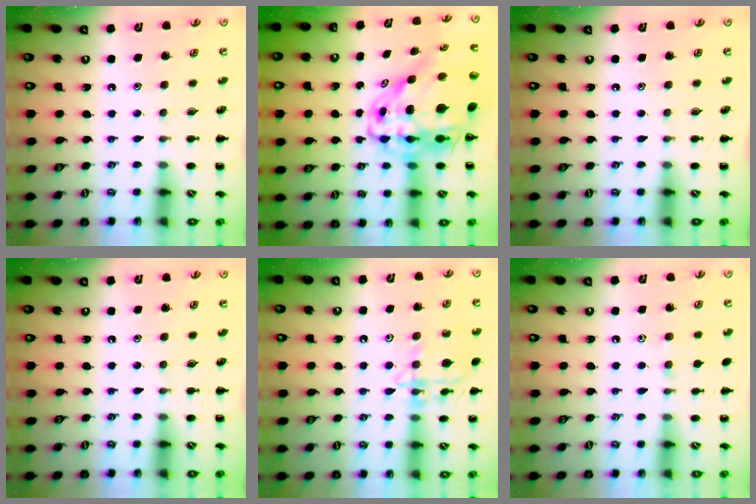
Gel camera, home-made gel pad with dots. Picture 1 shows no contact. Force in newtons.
{"total": 15.5, "press": 14.8, "slide": 4.6}
{"total": 0.0}
{"total": 0.0}
{"total": 14.9, "press": 14.8, "slide": 1.5}
{"total": 5.3, "press": 5.0, "slide": 1.9}